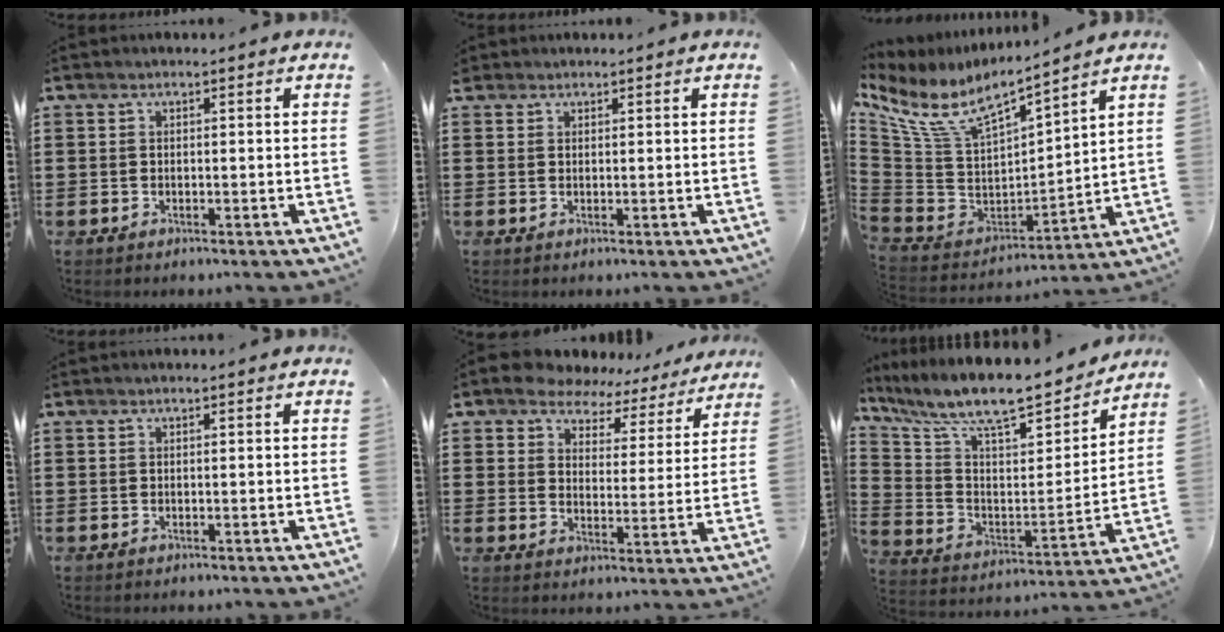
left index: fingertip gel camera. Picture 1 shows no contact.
{"total": 1.0, "force": [0.8, 0.5, 0.1], "torque": [-0.005, 0.003, 0.016]}
{"total": 9.0, "force": [6.7, 2.5, 5.5], "torque": [-0.135, -0.048, 0.117]}
{"total": 0.0}
{"total": 5.5, "force": [5.1, 2.0, 0.6], "torque": [-0.042, -0.023, 0.089]}
{"total": 10.7, "force": [9.2, 2.0, 5.1], "torque": [-0.131, -0.065, 0.153]}